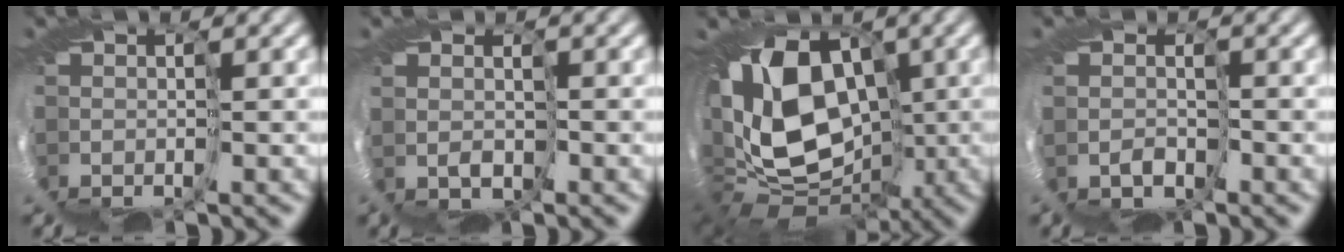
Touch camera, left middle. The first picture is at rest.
{"total": 2.0, "force": [1.9, -0.2, -0.8], "torque": [0.008, -0.003, 0.033]}
{"total": 11.6, "force": [2.6, 7.8, 8.2], "torque": [-0.140, 0.004, 0.029]}
{"total": 2.1, "force": [1.4, -0.8, -1.4], "torque": [0.028, 0.006, 0.014]}